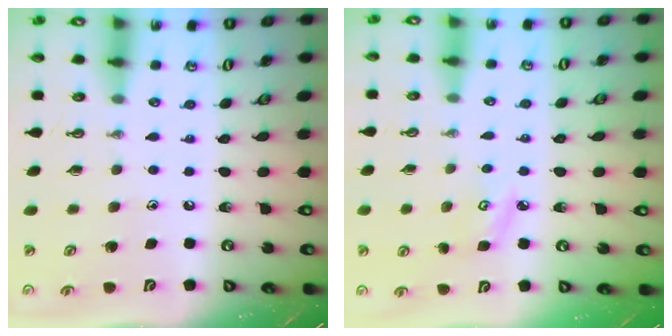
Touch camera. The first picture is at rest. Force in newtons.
{"total": 5.4, "press": 5.4, "slide": 0.5}